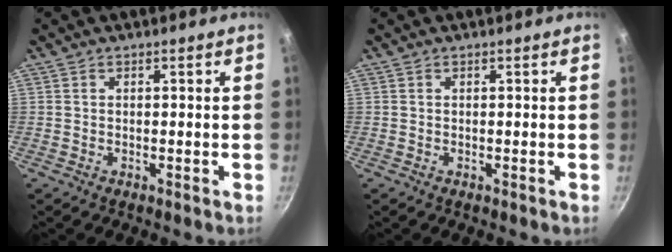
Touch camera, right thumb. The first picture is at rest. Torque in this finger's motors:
{"motor_torque": [0.00, 0.00, -0.01, 0.00, 0.01]}